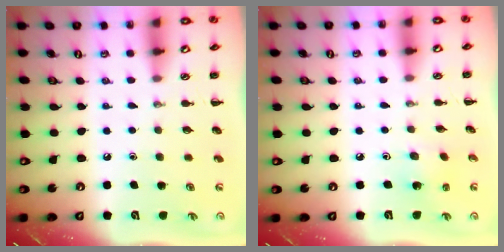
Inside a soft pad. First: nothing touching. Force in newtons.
{"total": 1.5, "press": 1.3, "slide": 0.6}